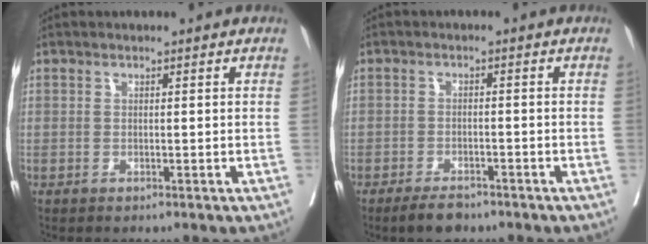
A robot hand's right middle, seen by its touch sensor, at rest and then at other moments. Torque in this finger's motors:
{"motor_torque": [0.11, -0.10, -0.03, 0.00]}